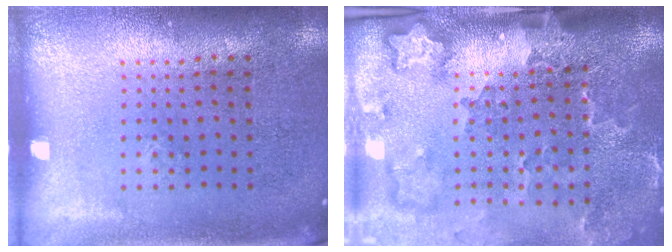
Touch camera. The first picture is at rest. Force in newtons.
{"total": 3.5, "press": 2.4, "slide": 2.5}